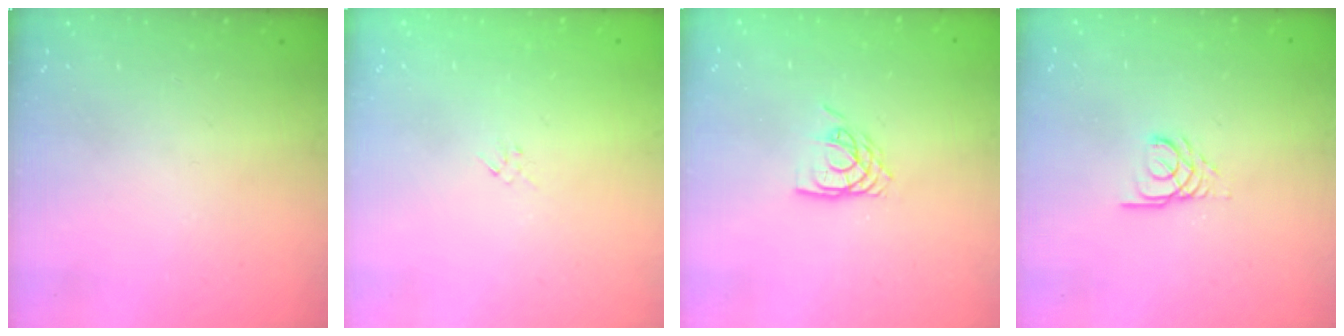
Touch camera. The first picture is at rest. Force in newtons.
{"total": 1.3, "press": 1.3, "slide": 0.4}
{"total": 7.4, "press": 7.3, "slide": 0.5}
{"total": 3.9, "press": 3.9, "slide": 0.3}